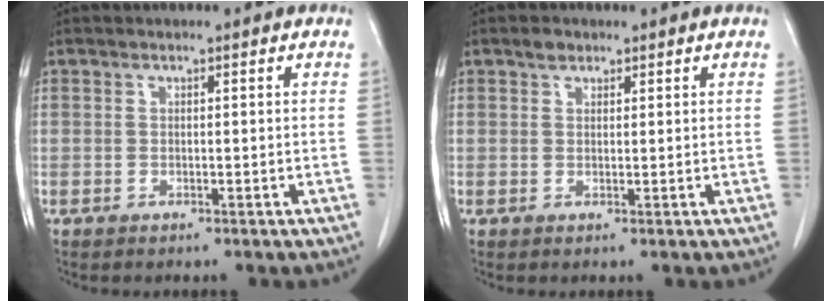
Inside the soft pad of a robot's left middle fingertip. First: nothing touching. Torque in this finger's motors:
{"motor_torque": [0.47, -0.25, -0.06, -0.01]}